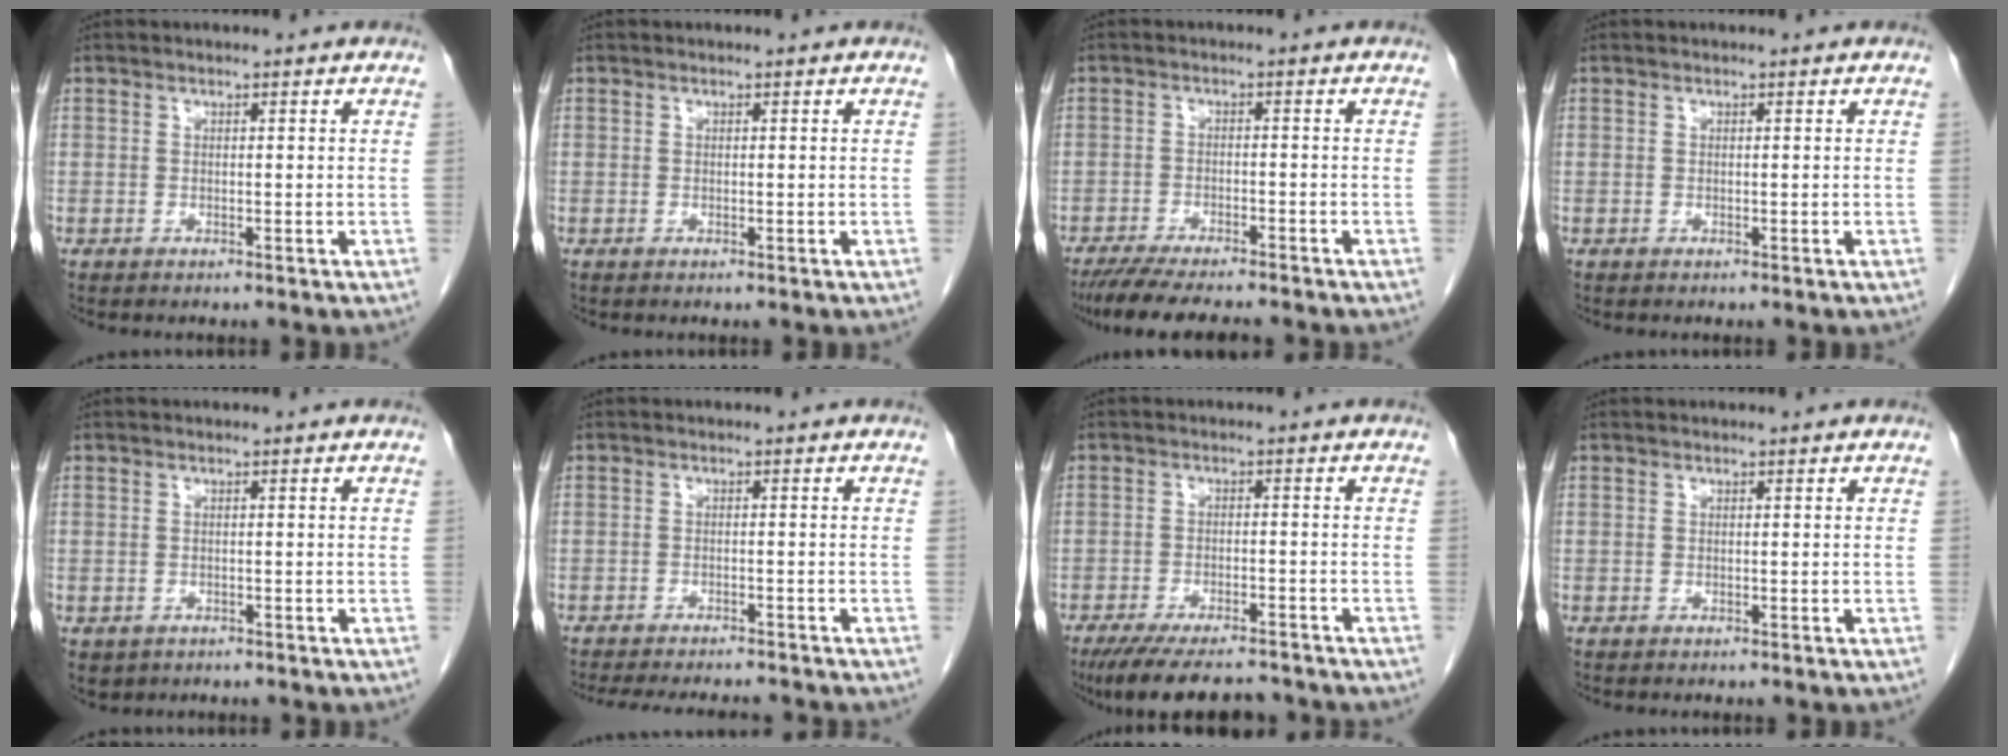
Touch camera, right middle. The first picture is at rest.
{"total": 0.0}
{"total": 10.4, "force": [-9.1, 1.4, 4.8], "torque": [-0.071, -0.016, -0.139]}
{"total": 0.0}
{"total": 2.3, "force": [-1.2, 1.9, 0.5], "torque": [-0.010, 0.001, -0.009]}
{"total": 11.1, "force": [-10.1, 2.2, 4.1], "torque": [-0.068, -0.006, -0.133]}
{"total": 11.6, "force": [-10.2, 2.4, 4.9], "torque": [-0.079, -0.008, -0.147]}
{"total": 0.0}